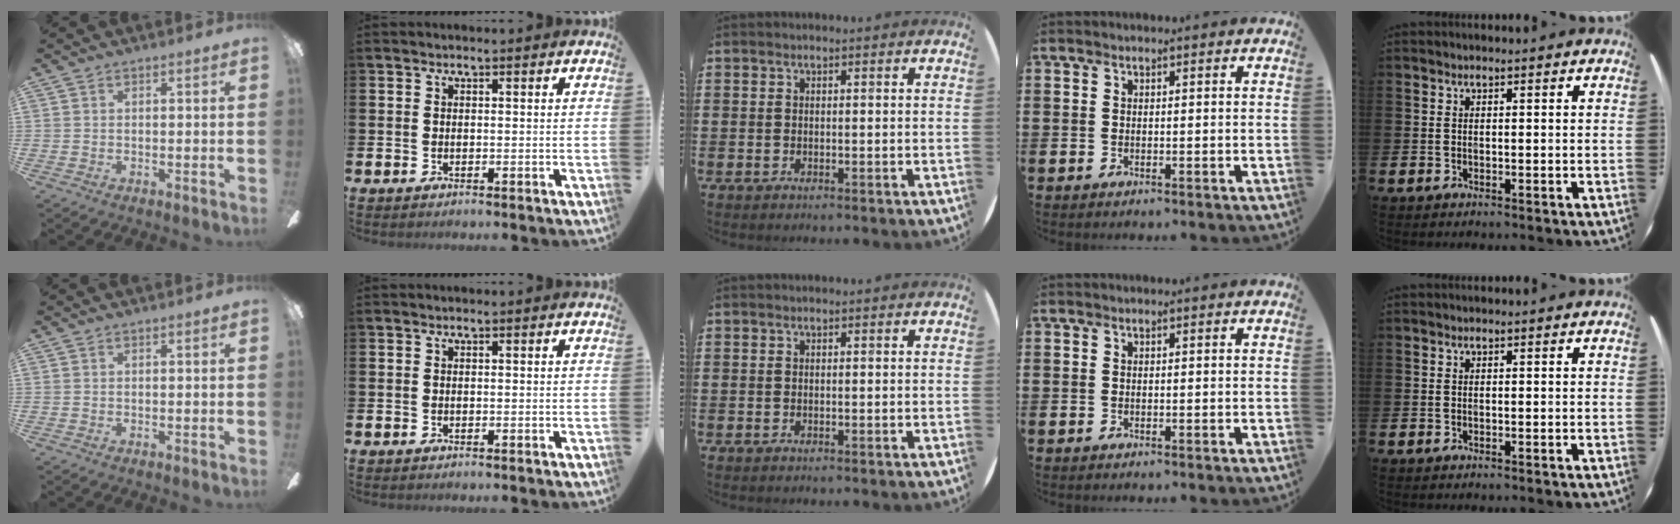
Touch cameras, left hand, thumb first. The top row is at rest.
{}